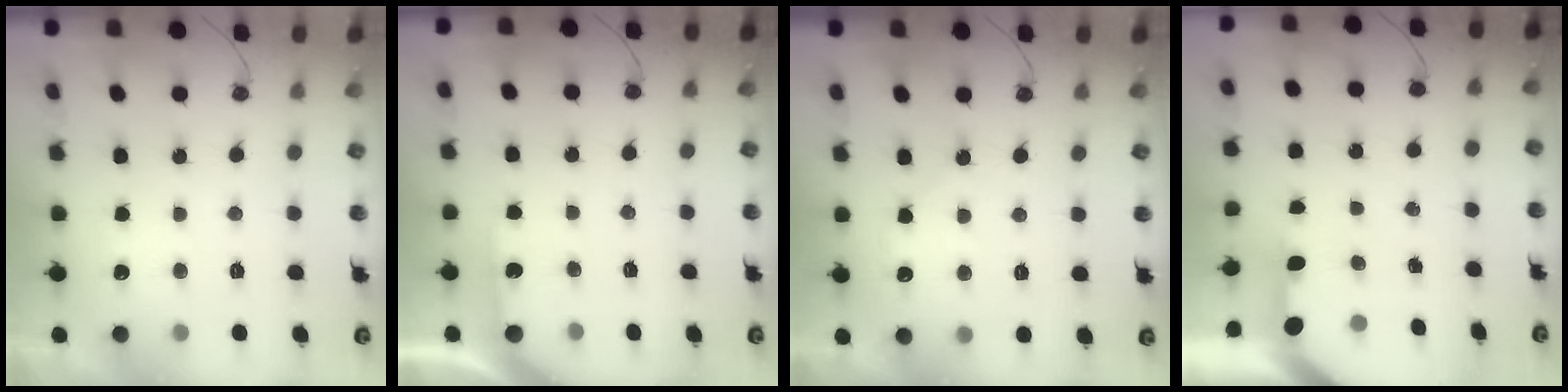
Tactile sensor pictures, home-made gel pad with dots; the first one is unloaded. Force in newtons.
{"total": 4.5, "press": 4.4, "slide": 0.4}
{"total": 4.7, "press": 4.7, "slide": 0.7}
{"total": 3.5, "press": 3.5, "slide": 0.4}